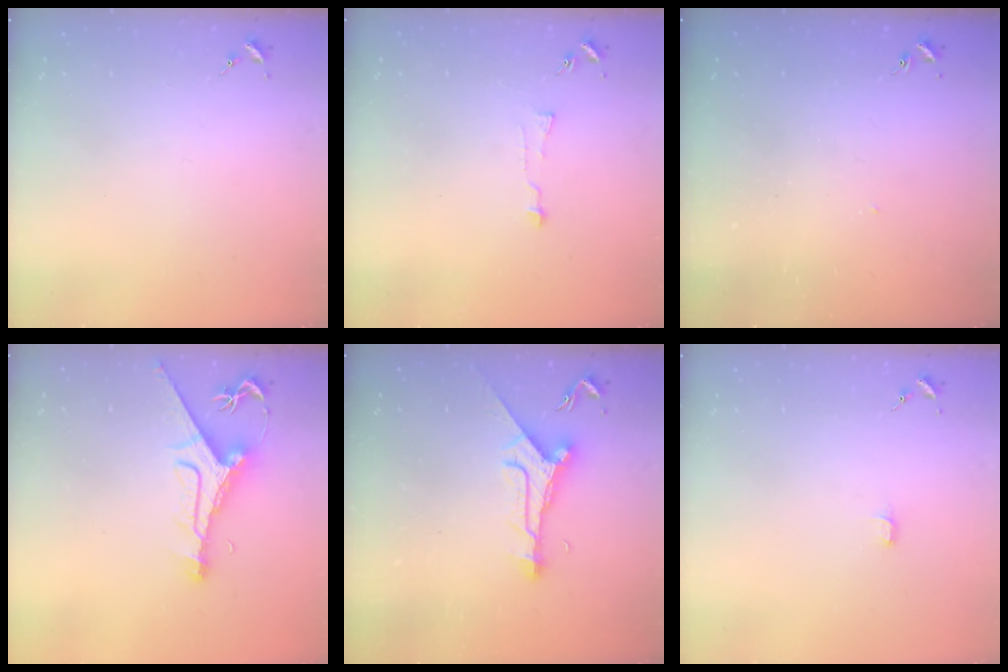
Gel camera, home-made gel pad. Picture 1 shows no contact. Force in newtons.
{"total": 3.9, "press": 3.8, "slide": 0.3}
{"total": 2.7, "press": 2.7, "slide": 0.1}
{"total": 9.9, "press": 9.8, "slide": 1.3}
{"total": 9.5, "press": 9.5, "slide": 0.3}
{"total": 2.7, "press": 2.7, "slide": 0.3}